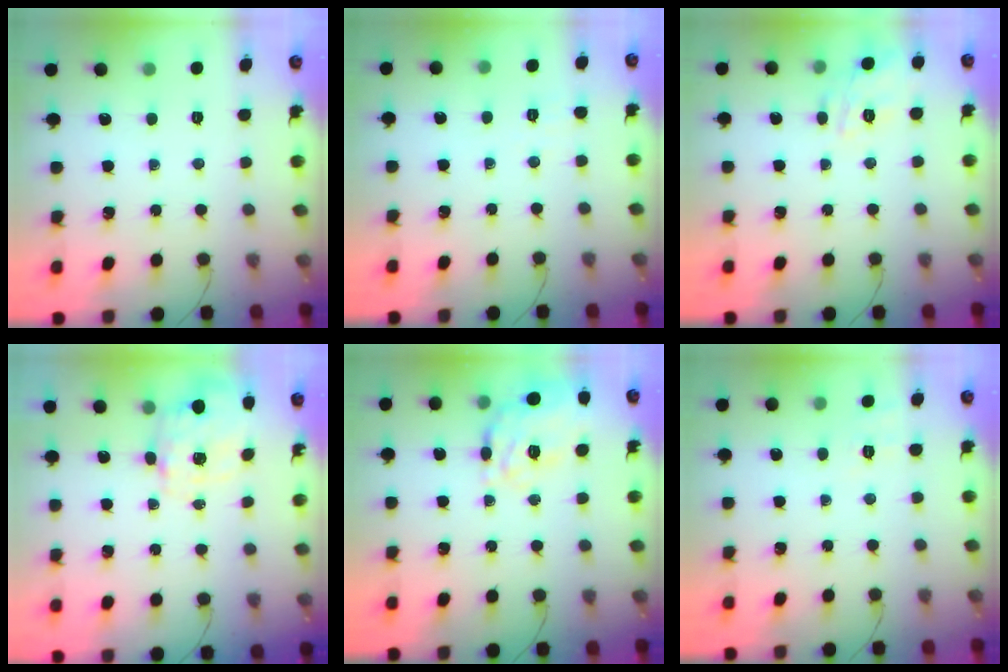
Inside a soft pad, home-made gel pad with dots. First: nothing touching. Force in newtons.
{"total": 1.4, "press": 0.5, "slide": 1.3}
{"total": 11.4, "press": 11.4, "slide": 0.9}
{"total": 2.5, "press": 2.3, "slide": 1.0}
{"total": 15.0, "press": 14.8, "slide": 2.6}
{"total": 2.1, "press": 0.8, "slide": 2.0}